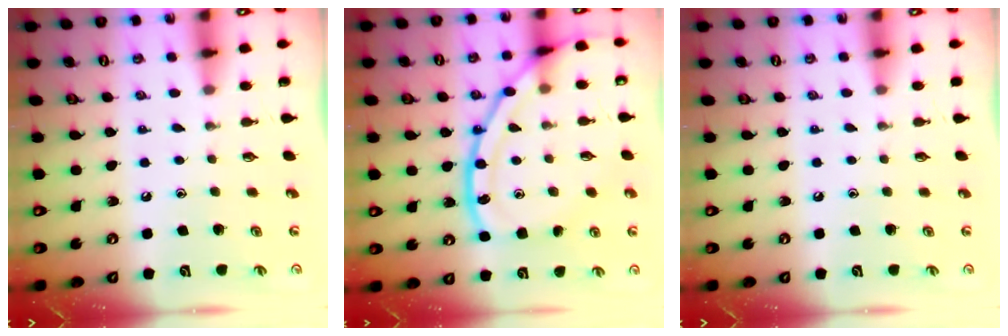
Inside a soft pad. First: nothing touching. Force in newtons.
{"total": 17.7, "press": 17.7, "slide": 1.1}
{"total": 2.8, "press": 2.8, "slide": 0.4}